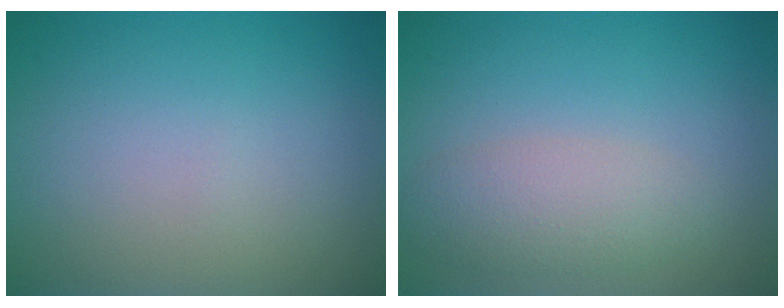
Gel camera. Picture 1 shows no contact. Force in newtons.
{"total": 3.1, "press": 3.1, "slide": 0.0}